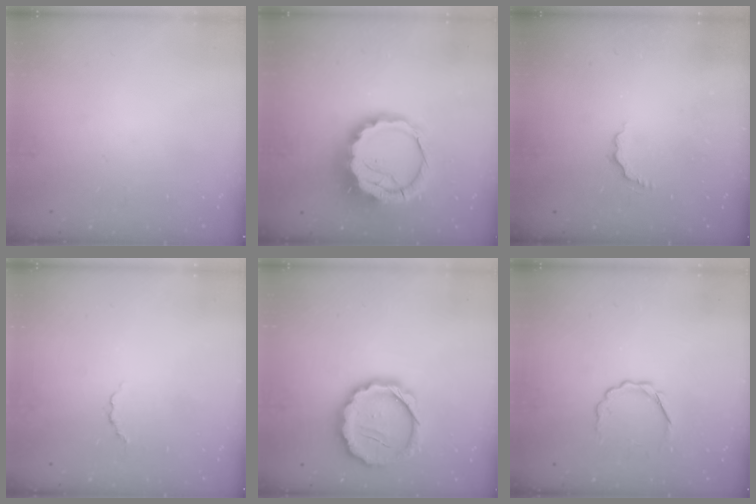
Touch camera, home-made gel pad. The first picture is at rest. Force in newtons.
{"total": 13.1, "press": 12.7, "slide": 3.1}
{"total": 2.8, "press": 2.6, "slide": 0.9}
{"total": 2.2, "press": 2.0, "slide": 0.8}
{"total": 12.9, "press": 12.8, "slide": 1.6}
{"total": 3.8, "press": 3.7, "slide": 1.2}